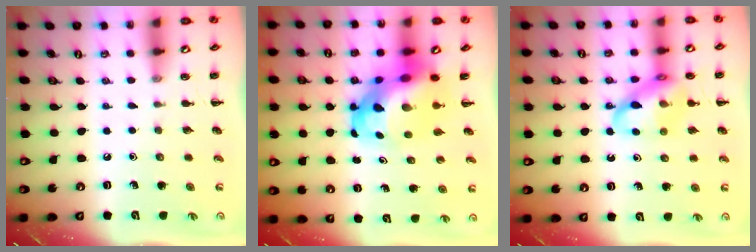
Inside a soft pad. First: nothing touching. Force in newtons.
{"total": 11.8, "press": 11.3, "slide": 3.1}
{"total": 16.0, "press": 15.7, "slide": 2.8}